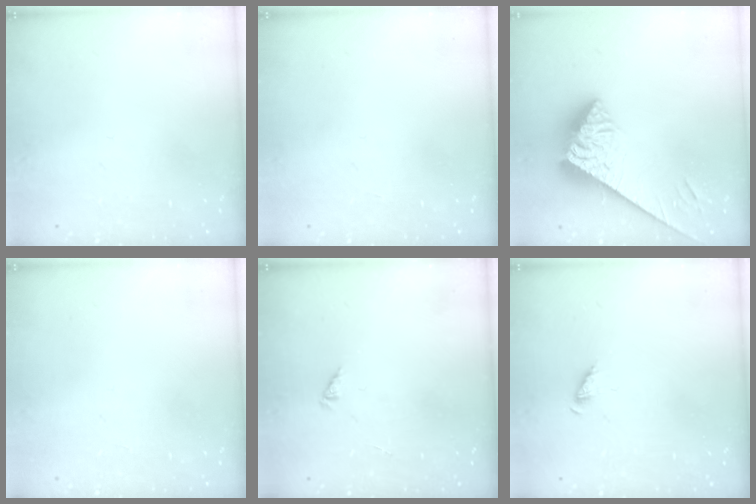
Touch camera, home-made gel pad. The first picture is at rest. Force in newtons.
{"total": 0.0}
{"total": 4.9, "press": 4.9, "slide": 0.4}
{"total": 0.0}
{"total": 0.0}
{"total": 2.2, "press": 2.1, "slide": 0.4}